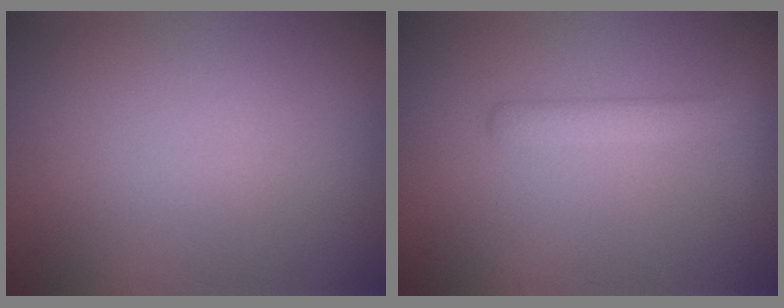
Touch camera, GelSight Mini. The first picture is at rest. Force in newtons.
{"total": 2.7, "press": 2.7, "slide": 0.1}